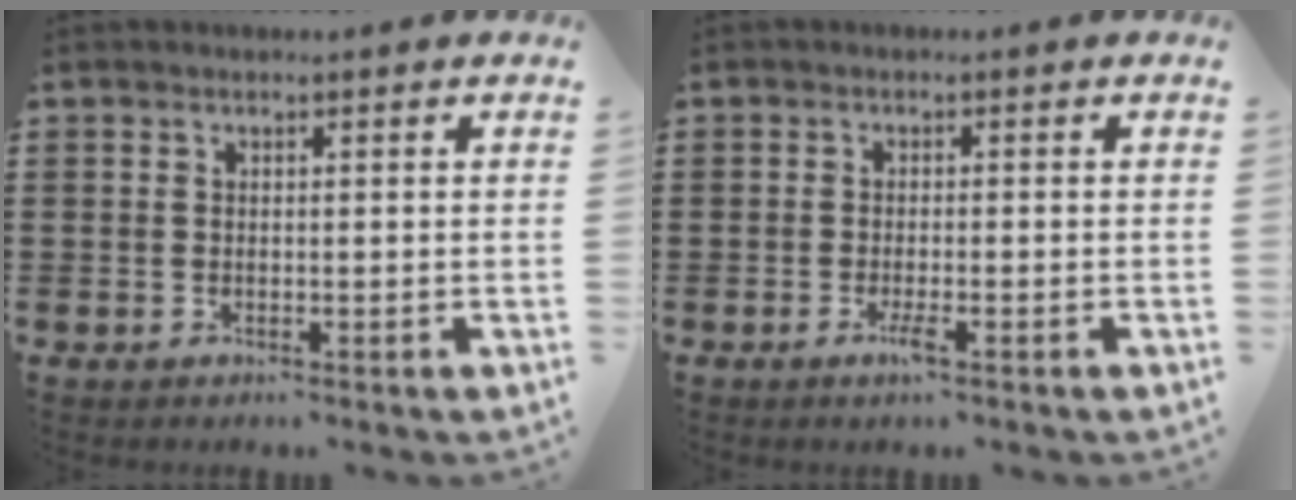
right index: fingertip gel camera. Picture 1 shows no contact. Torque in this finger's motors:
{"motor_torque": [0.31, -0.14, 0.05, 0.01]}